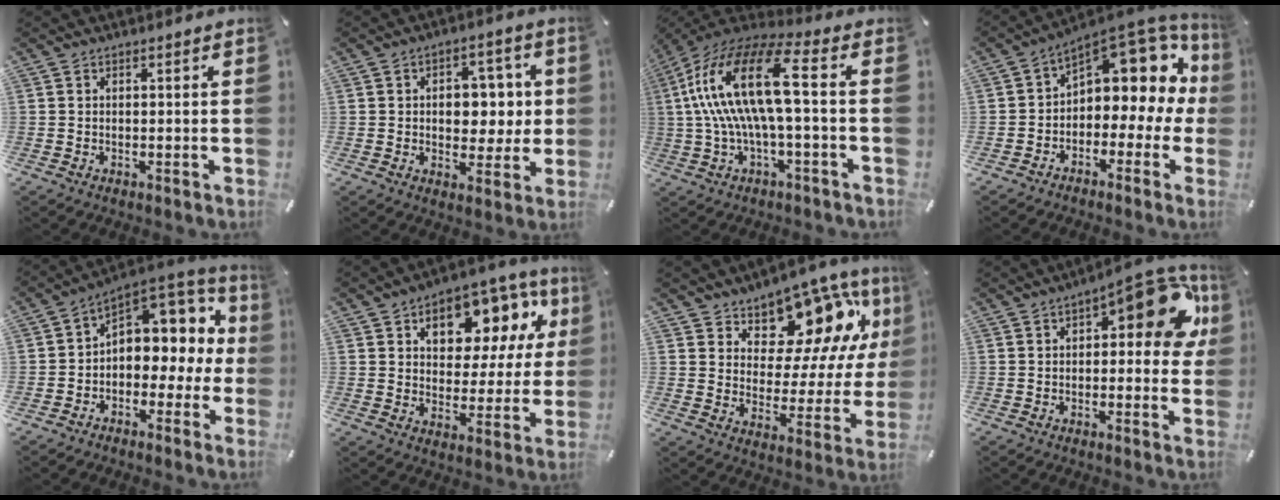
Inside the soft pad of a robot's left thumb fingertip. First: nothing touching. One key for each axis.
{"total": 9.1, "fx": 0.8, "fy": 6.6, "fz": 6.2, "tx": -0.073, "ty": 0.000, "tz": 0.007}
{"total": 18.4, "fx": 1.6, "fy": 5.2, "fz": 17.6, "tx": -0.375, "ty": -0.004, "tz": 0.011}
{"total": 10.8, "fx": 6.0, "fy": 5.9, "fz": 6.8, "tx": -0.094, "ty": -0.060, "tz": 0.097}
{"total": 9.0, "fx": 3.5, "fy": 6.9, "fz": 4.7, "tx": -0.057, "ty": -0.036, "tz": 0.065}
{"total": 13.7, "fx": 6.9, "fy": 9.0, "fz": 7.6, "tx": -0.111, "ty": -0.037, "tz": 0.117}
{"total": 13.6, "fx": 9.5, "fy": 8.1, "fz": 5.5, "tx": -0.083, "ty": -0.082, "tz": 0.164}
{"total": 14.8, "fx": 5.7, "fy": 6.5, "fz": 12.0, "tx": -0.138, "ty": -0.038, "tz": 0.089}